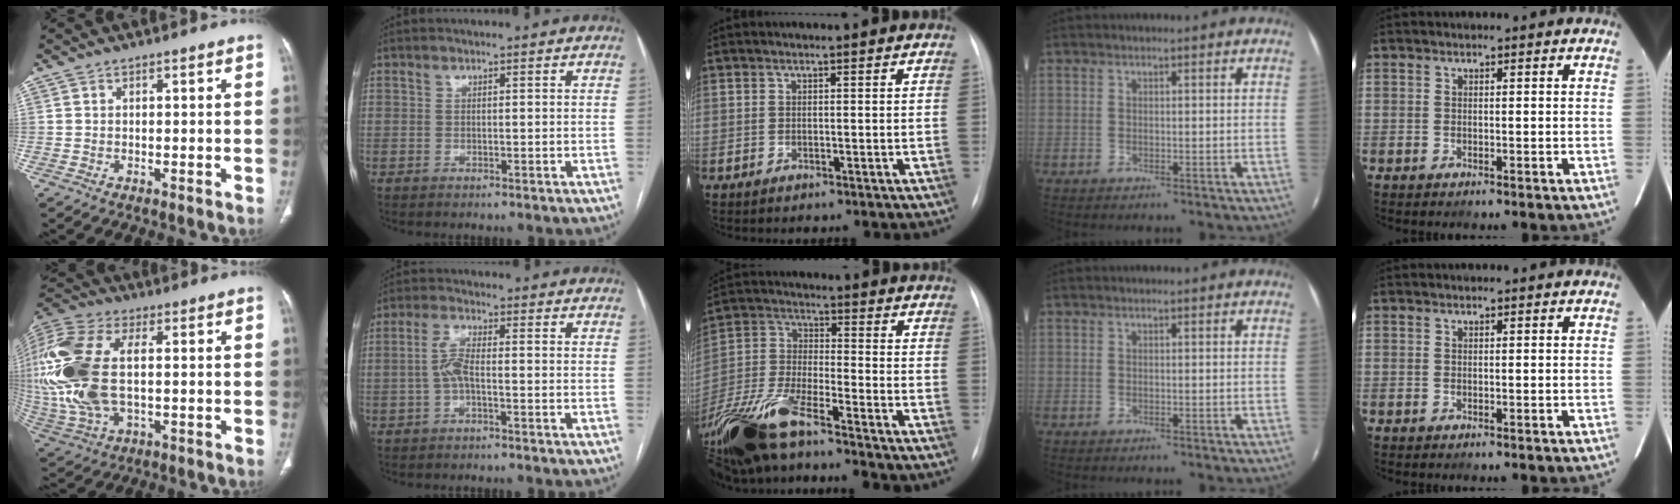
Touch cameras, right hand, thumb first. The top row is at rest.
{"thumb": {"total": 24.4, "force": [1.3, 13.3, 20.5], "torque": [-0.514, 0.004, 0.031]}, "index": {"total": 3.8, "force": [-0.7, 1.0, 3.6], "torque": [-0.077, 0.008, -0.015]}, "middle": {"total": 14.9, "force": [-11.1, 2.9, 9.4], "torque": [-0.211, -0.018, -0.209]}}